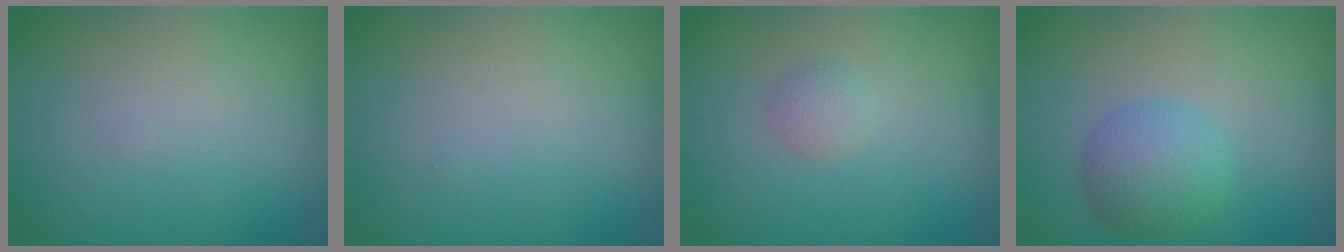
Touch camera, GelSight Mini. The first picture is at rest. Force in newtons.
{"total": 0.0}
{"total": 1.3, "press": 1.3, "slide": 0.1}
{"total": 4.0, "press": 4.0, "slide": 0.1}